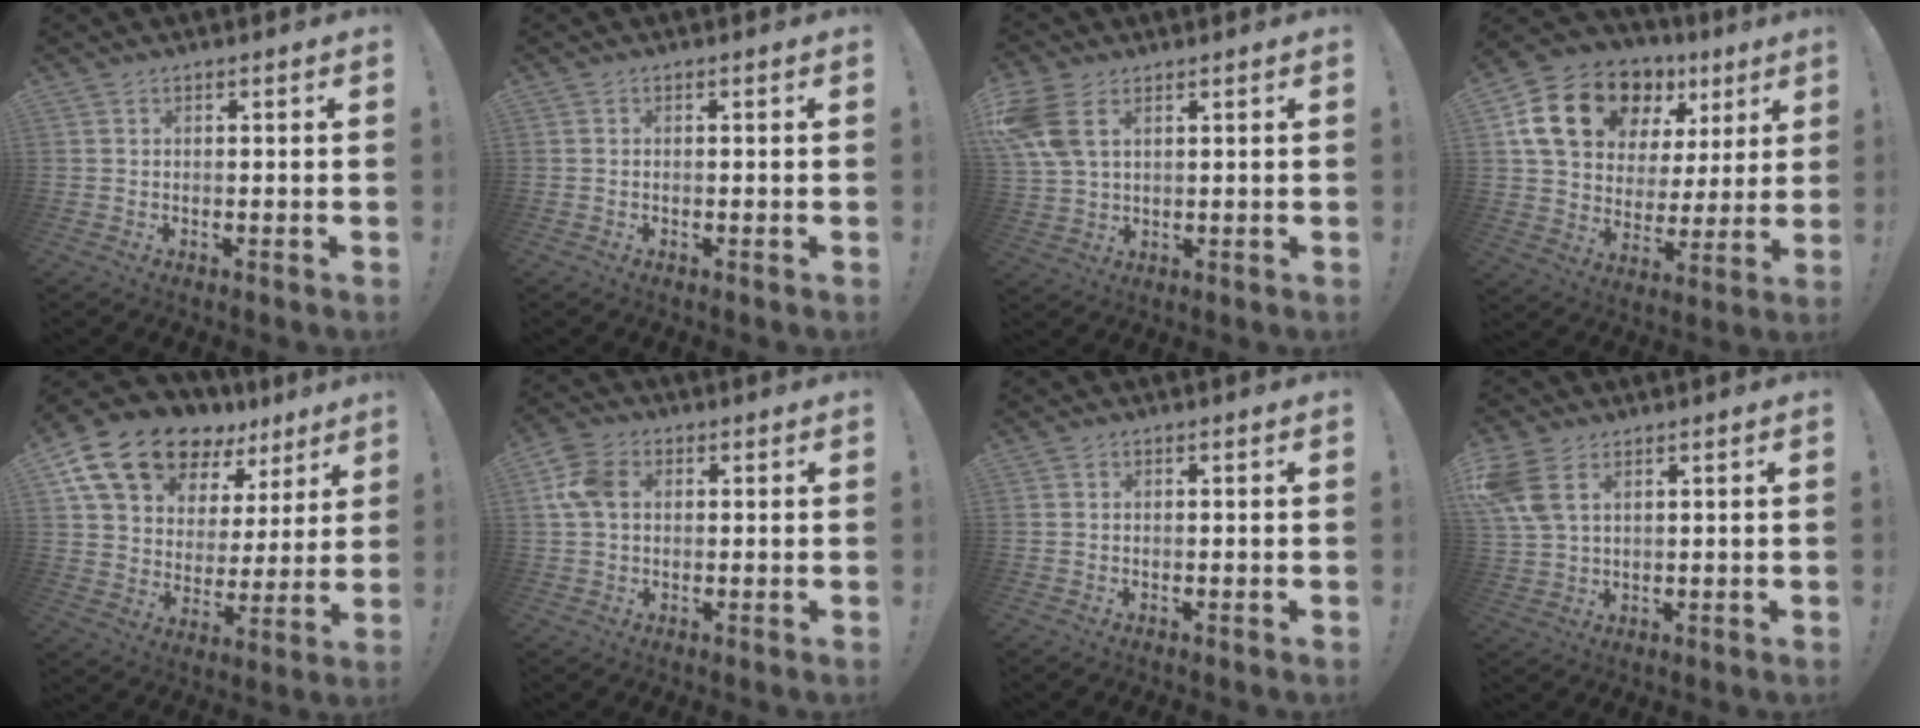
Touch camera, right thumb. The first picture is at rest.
{"total": 0.0}
{"total": 10.0, "force": [4.1, 6.2, 6.7], "torque": [-0.139, -0.008, 0.082]}
{"total": 19.8, "force": [10.5, 12.7, 11.0], "torque": [-0.184, -0.044, 0.203]}
{"total": 18.3, "force": [12.9, 9.9, 8.3], "torque": [-0.148, -0.082, 0.241]}
{"total": 8.9, "force": [1.5, 6.4, 6.0], "torque": [-0.121, 0.013, 0.030]}
{"total": 0.0}
{"total": 8.2, "force": [3.9, 4.7, 5.5], "torque": [-0.111, -0.010, 0.078]}